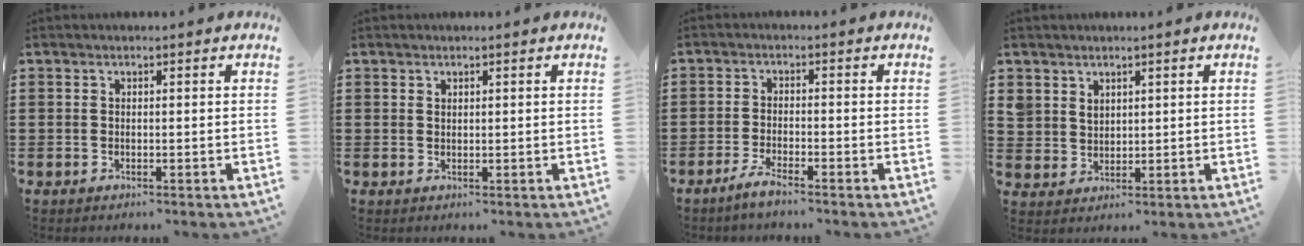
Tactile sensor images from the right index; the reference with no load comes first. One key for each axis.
{"total": 0.7, "fx": 0.6, "fy": 0.4, "fz": 0.1, "tx": -0.003, "ty": 0.002, "tz": 0.012}
{"total": 2.6, "fx": -2.2, "fy": 0.0, "fz": 1.4, "tx": -0.039, "ty": -0.001, "tz": -0.046}
{"total": 3.4, "fx": 2.5, "fy": 2.3, "fz": 0.2, "tx": -0.017, "ty": 0.006, "tz": 0.048}